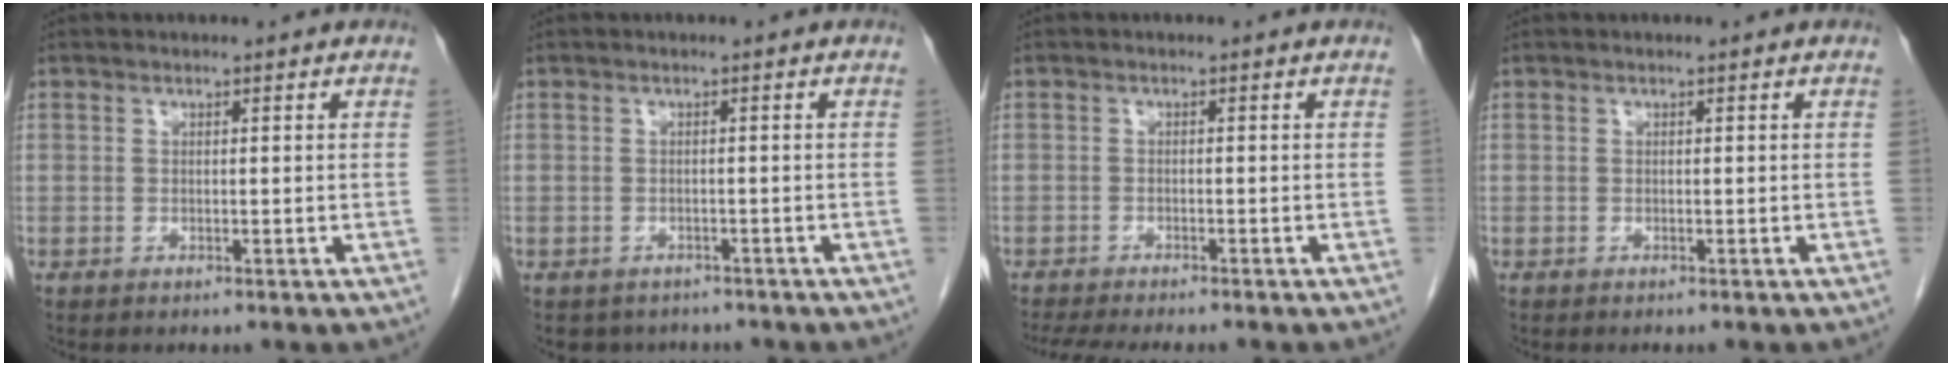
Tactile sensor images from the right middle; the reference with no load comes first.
{"total": 4.1, "force": [-3.5, 2.2, 0.3], "torque": [0.000, 0.006, -0.044]}
{"total": 9.3, "force": [-8.1, 1.3, 4.5], "torque": [-0.061, -0.012, -0.118]}
{"total": 0.7, "force": [-0.6, 0.1, 0.3], "torque": [-0.004, -0.001, -0.008]}